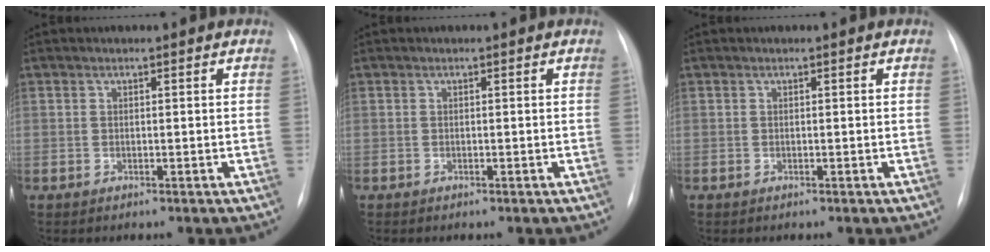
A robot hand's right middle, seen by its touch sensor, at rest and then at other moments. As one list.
[{"total": 0.0}, {"total": 0.0}]